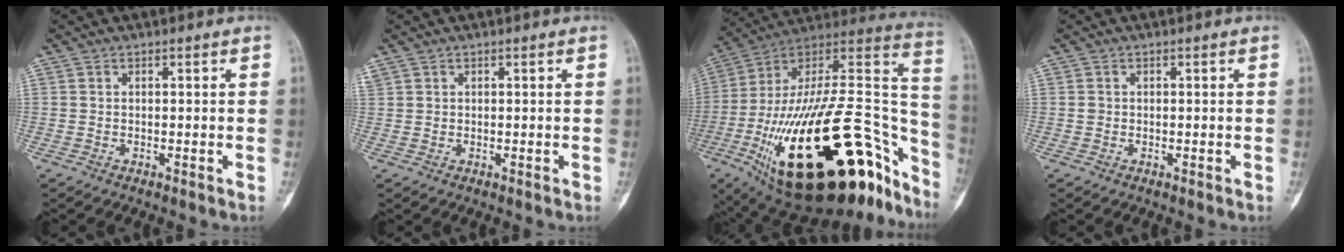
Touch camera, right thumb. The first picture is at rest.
{"total": 1.3, "force": [0.8, 1.0, 0.4], "torque": [-0.010, 0.011, 0.020]}
{"total": 43.7, "force": [-21.0, 18.3, 33.7], "torque": [-0.498, 0.061, -0.330]}
{"total": 0.7, "force": [0.0, 0.6, 0.2], "torque": [-0.002, 0.002, 0.000]}